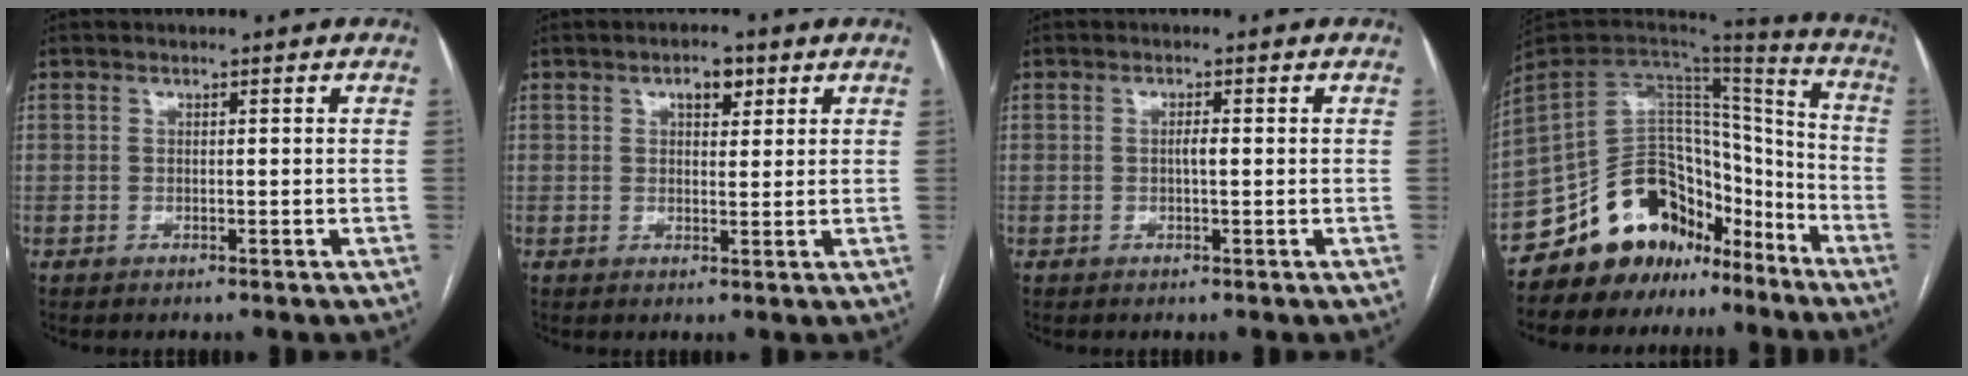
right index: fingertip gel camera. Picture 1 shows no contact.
{"total": 3.3, "force": [1.7, 1.6, 2.3], "torque": [-0.036, 0.008, 0.027]}
{"total": 1.2, "force": [0.0, 0.2, 1.2], "torque": [-0.020, 0.002, -0.001]}
{"total": 18.0, "force": [-13.1, 10.7, 6.1], "torque": [-0.099, 0.085, -0.212]}